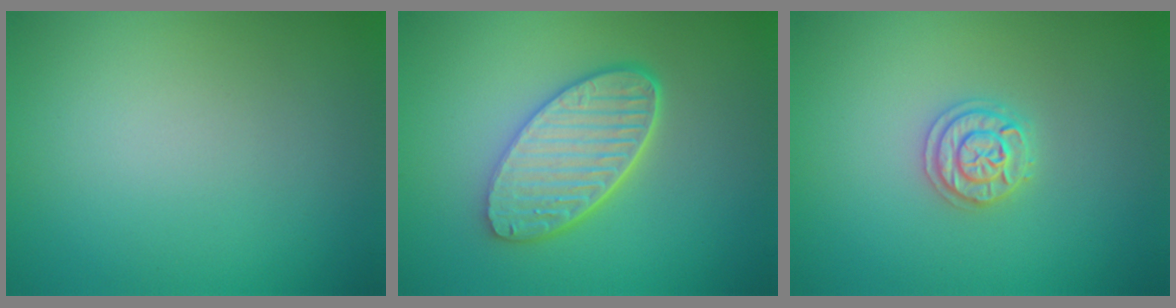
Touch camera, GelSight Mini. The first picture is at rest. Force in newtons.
{"total": 5.6, "press": 4.4, "slide": 3.5}
{"total": 2.0, "press": 2.0, "slide": 0.3}